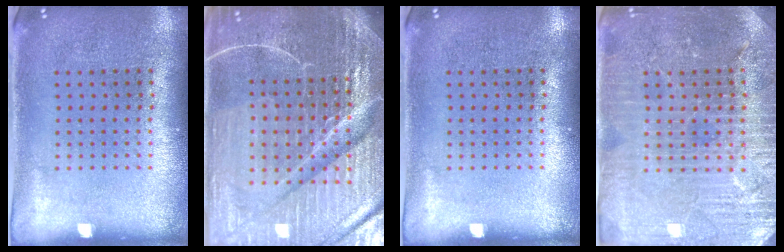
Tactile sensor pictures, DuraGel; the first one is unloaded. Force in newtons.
{"total": 6.8, "press": 6.0, "slide": 3.3}
{"total": 0.0}
{"total": 4.0, "press": 3.8, "slide": 1.2}